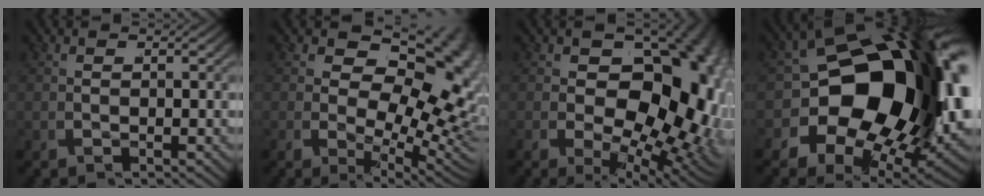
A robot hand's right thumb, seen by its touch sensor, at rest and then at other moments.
{"total": 11.8, "force": [1.2, 7.8, 8.8], "torque": [-0.125, -0.027, 0.022]}
{"total": 16.4, "force": [-0.2, 10.4, 12.7], "torque": [-0.194, -0.052, 0.021]}
{"total": 25.5, "force": [0.5, 15.2, 20.4], "torque": [-0.315, -0.050, 0.029]}